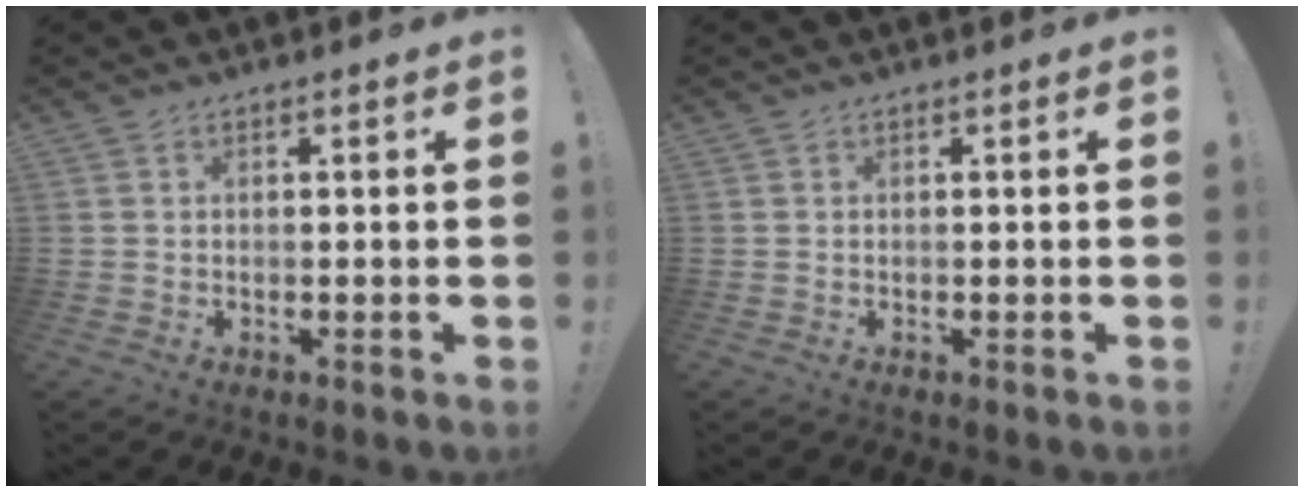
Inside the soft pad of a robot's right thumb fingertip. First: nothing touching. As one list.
[{"total": 0.0}]